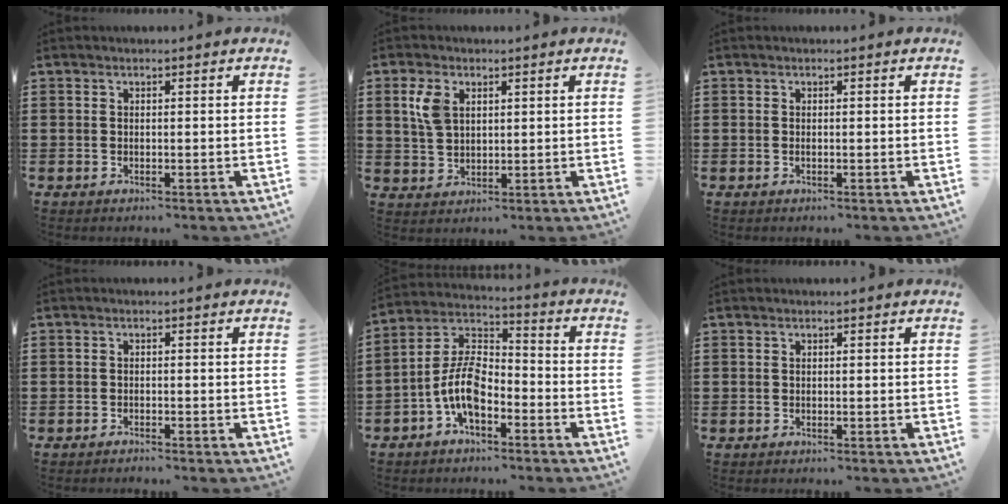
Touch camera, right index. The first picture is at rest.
{"total": 4.6, "force": [1.8, 2.8, 3.2], "torque": [-0.081, 0.008, 0.029]}
{"total": 0.0}
{"total": 1.1, "force": [-1.1, -0.2, 0.1], "torque": [-0.004, -0.002, -0.021]}
{"total": 8.8, "force": [-3.8, 4.3, 6.7], "torque": [-0.164, -0.001, -0.078]}
{"total": 0.0}